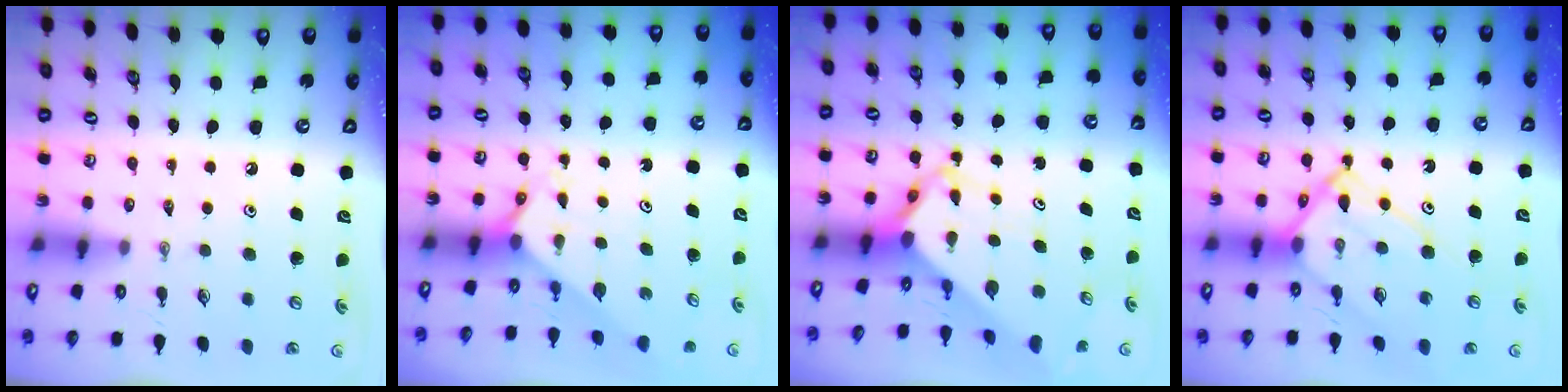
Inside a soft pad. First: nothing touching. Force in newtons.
{"total": 2.0, "press": 2.0, "slide": 0.2}
{"total": 5.3, "press": 5.3, "slide": 0.4}
{"total": 13.9, "press": 13.8, "slide": 1.2}